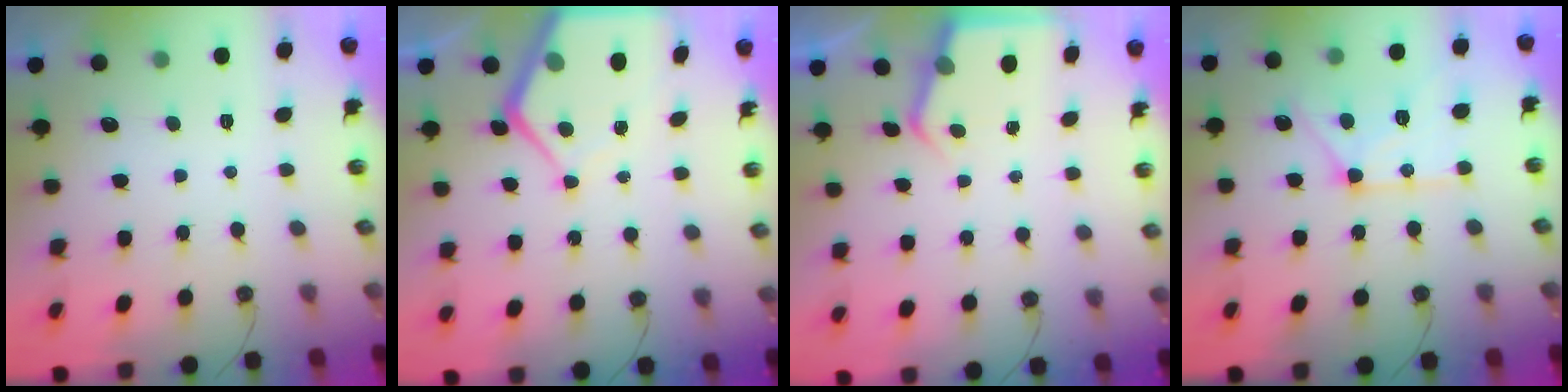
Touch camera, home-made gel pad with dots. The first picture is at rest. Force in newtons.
{"total": 9.7, "press": 9.7, "slide": 0.9}
{"total": 4.7, "press": 4.6, "slide": 0.3}
{"total": 14.9, "press": 14.8, "slide": 1.1}